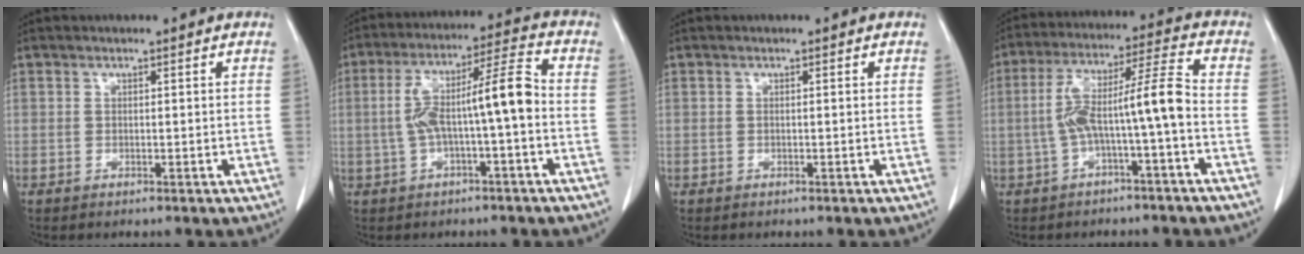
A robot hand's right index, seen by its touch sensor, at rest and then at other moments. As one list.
[{"total": 10.4, "force": [-1.1, 0.9, 10.3], "torque": [-0.185, 0.038, -0.021]}, {"total": 0.0}, {"total": 9.9, "force": [-2.1, 0.1, 9.7], "torque": [-0.176, 0.039, -0.036]}]